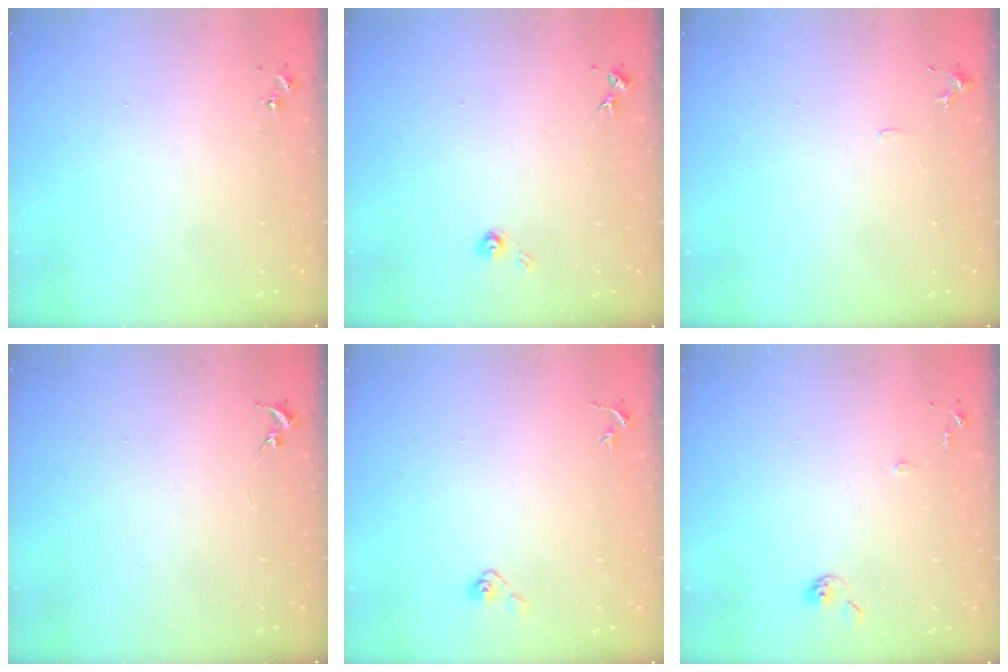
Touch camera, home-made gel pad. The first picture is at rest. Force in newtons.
{"total": 4.1, "press": 4.1, "slide": 0.4}
{"total": 5.7, "press": 5.6, "slide": 0.6}
{"total": 0.0}
{"total": 4.1, "press": 3.7, "slide": 1.7}
{"total": 7.0, "press": 7.0, "slide": 0.7}